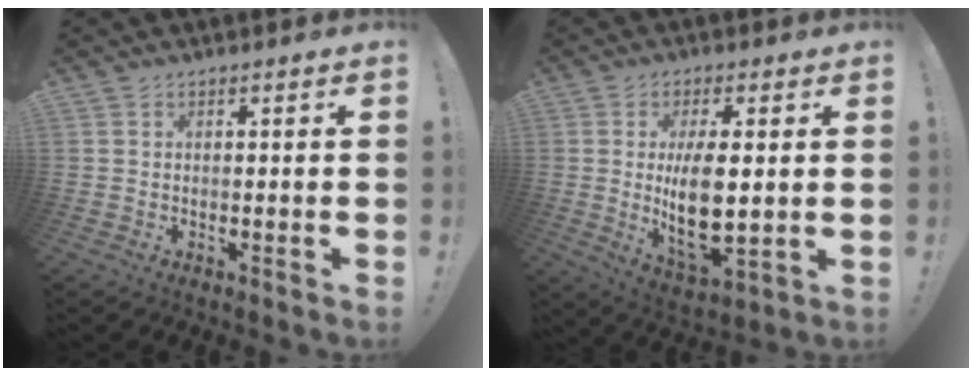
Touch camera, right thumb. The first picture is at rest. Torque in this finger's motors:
{"motor_torque": [-0.05, 0.25, 0.55, 0.42, 0.35]}